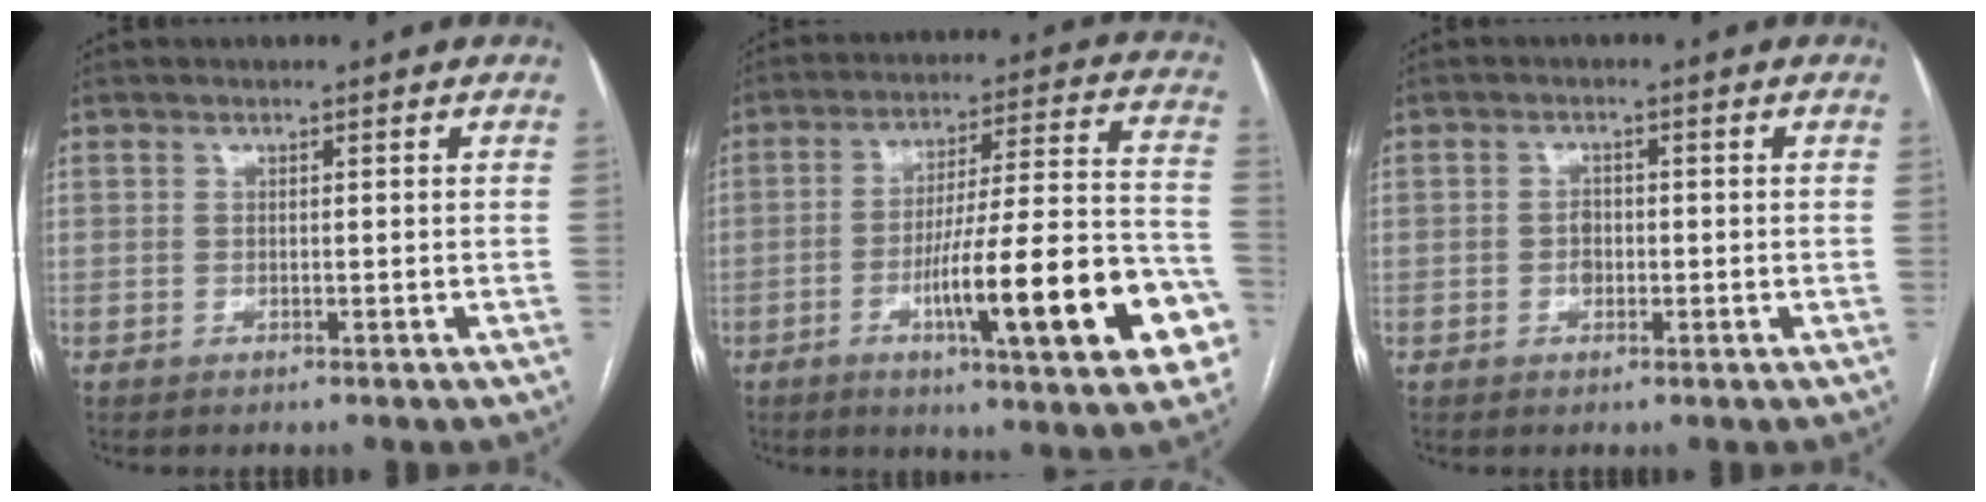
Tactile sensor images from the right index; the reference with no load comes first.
{"total": 21.2, "force": [-7.7, 2.2, 19.6], "torque": [-0.243, 0.010, -0.106]}
{"total": 1.8, "force": [-0.4, 1.3, 1.1], "torque": [-0.015, 0.007, -0.004]}